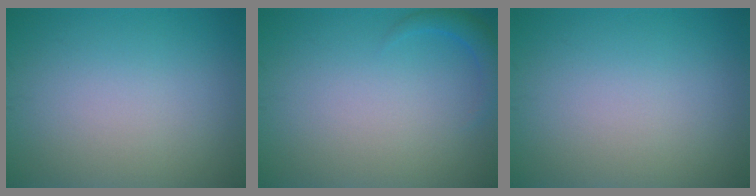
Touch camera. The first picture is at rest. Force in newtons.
{"total": 1.7, "press": 1.6, "slide": 0.2}
{"total": 0.0}